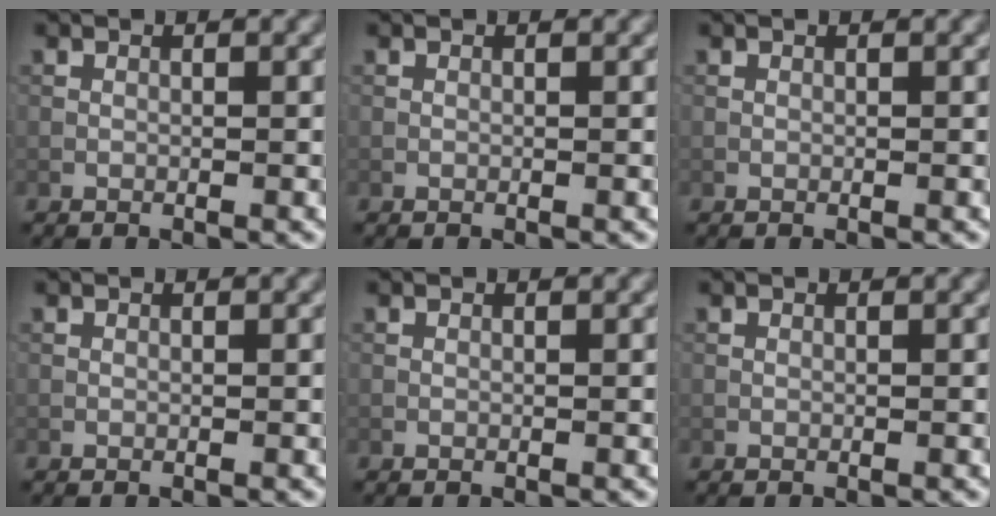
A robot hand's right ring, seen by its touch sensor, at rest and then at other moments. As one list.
[{"total": 0.0}, {"total": 0.0}, {"total": 0.0}, {"total": 0.0}, {"total": 0.0}]